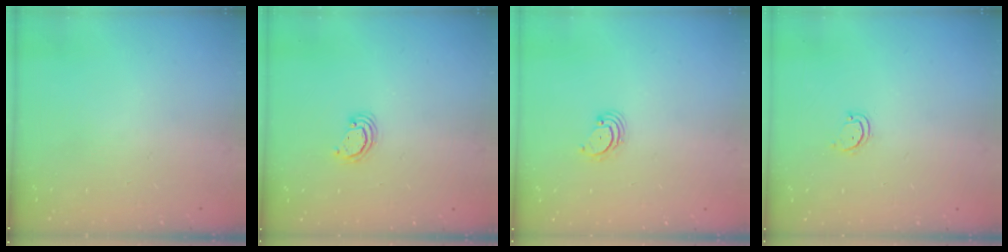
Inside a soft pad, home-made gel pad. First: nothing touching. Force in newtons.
{"total": 2.3, "press": 2.3, "slide": 0.3}
{"total": 2.7, "press": 2.7, "slide": 0.3}
{"total": 2.7, "press": 2.6, "slide": 0.3}